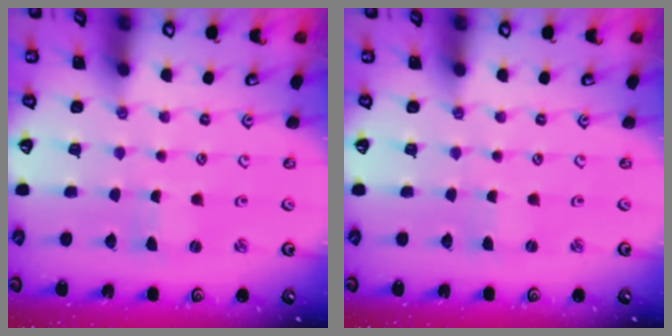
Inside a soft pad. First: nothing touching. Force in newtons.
{"total": 0.0}